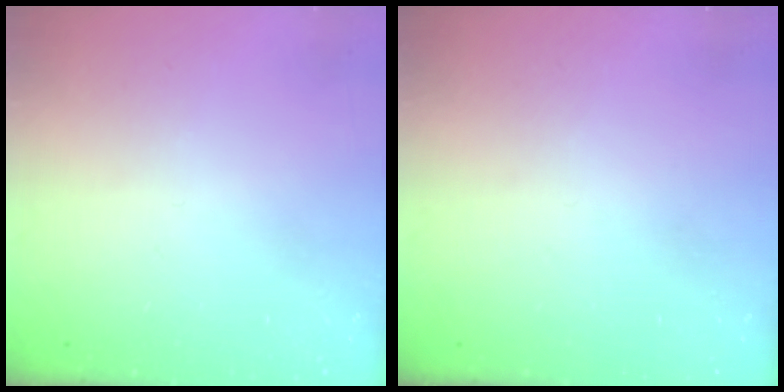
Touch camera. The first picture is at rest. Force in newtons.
{"total": 0.0}